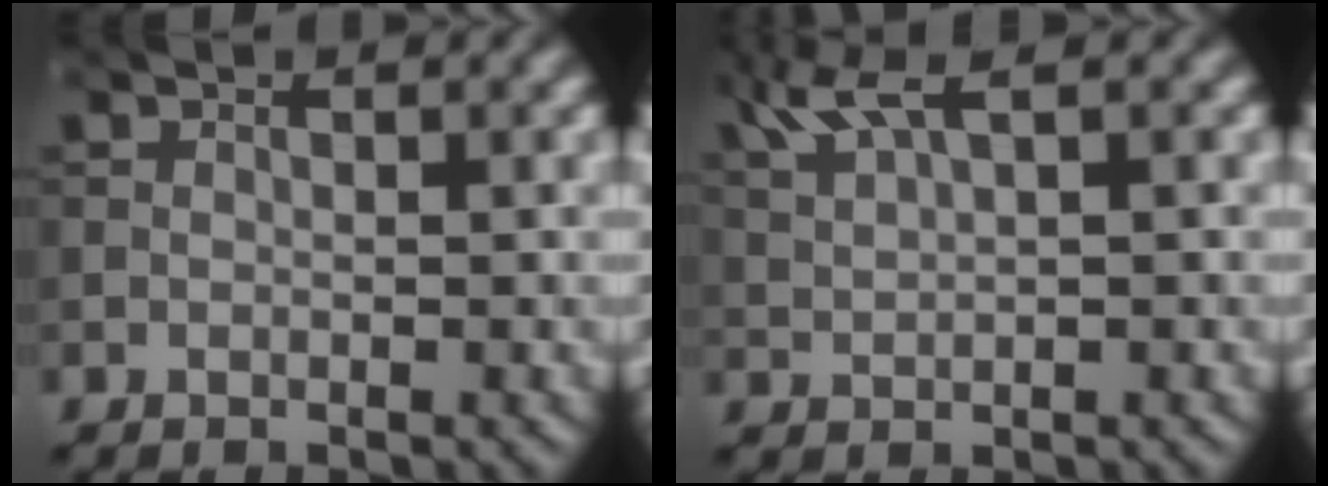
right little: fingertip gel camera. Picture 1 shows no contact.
{"total": 3.8, "force": [2.3, 0.8, 2.9], "torque": [-0.071, 0.013, 0.052]}